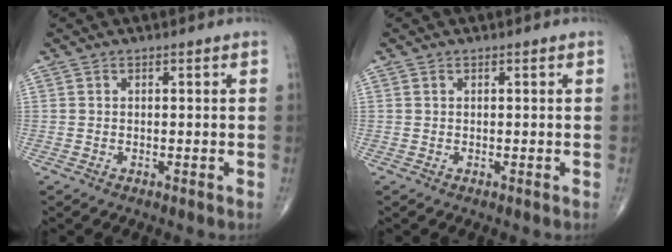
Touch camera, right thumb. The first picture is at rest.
{"total": 0.0}